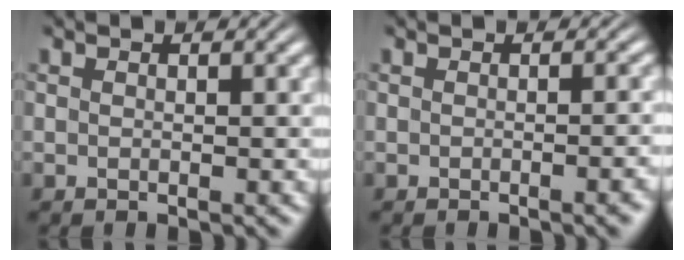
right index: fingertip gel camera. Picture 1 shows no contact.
{"total": 0.9, "force": [-0.6, -0.2, 0.7], "torque": [-0.008, 0.005, -0.012]}